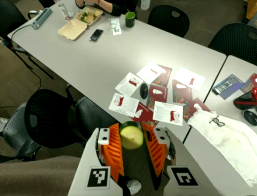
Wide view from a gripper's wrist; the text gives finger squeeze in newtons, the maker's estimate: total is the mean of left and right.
{"total": 11.1, "left": 11.0, "right": 11.2}